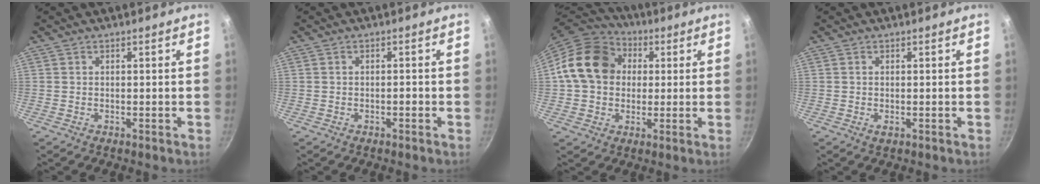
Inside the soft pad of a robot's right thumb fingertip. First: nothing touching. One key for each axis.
{"total": 0.9, "fx": -0.4, "fy": 0.4, "fz": 0.6, "tx": -0.008, "ty": 0.007, "tz": -0.007}
{"total": 16.2, "fx": 2.8, "fy": 13.1, "fz": 9.1, "tx": -0.135, "ty": 0.026, "tz": 0.034}
{"total": 0.7, "fx": -0.1, "fy": 0.3, "fz": 0.6, "tx": -0.011, "ty": -0.003, "tz": -0.001}